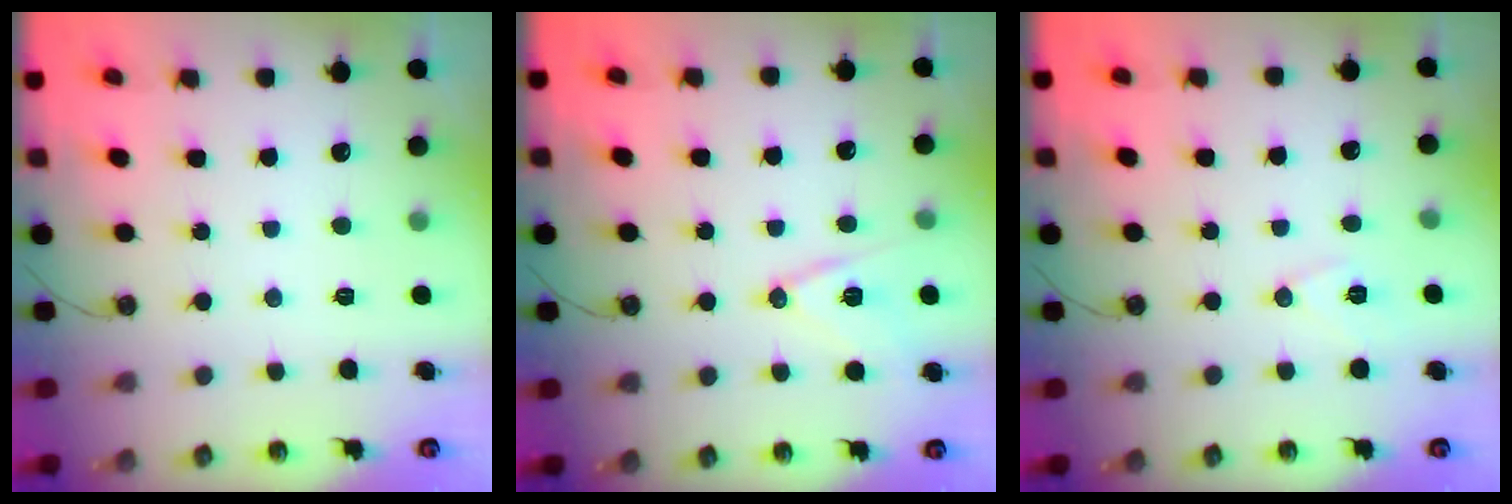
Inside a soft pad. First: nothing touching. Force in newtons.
{"total": 11.9, "press": 11.4, "slide": 3.3}
{"total": 7.6, "press": 6.1, "slide": 4.5}